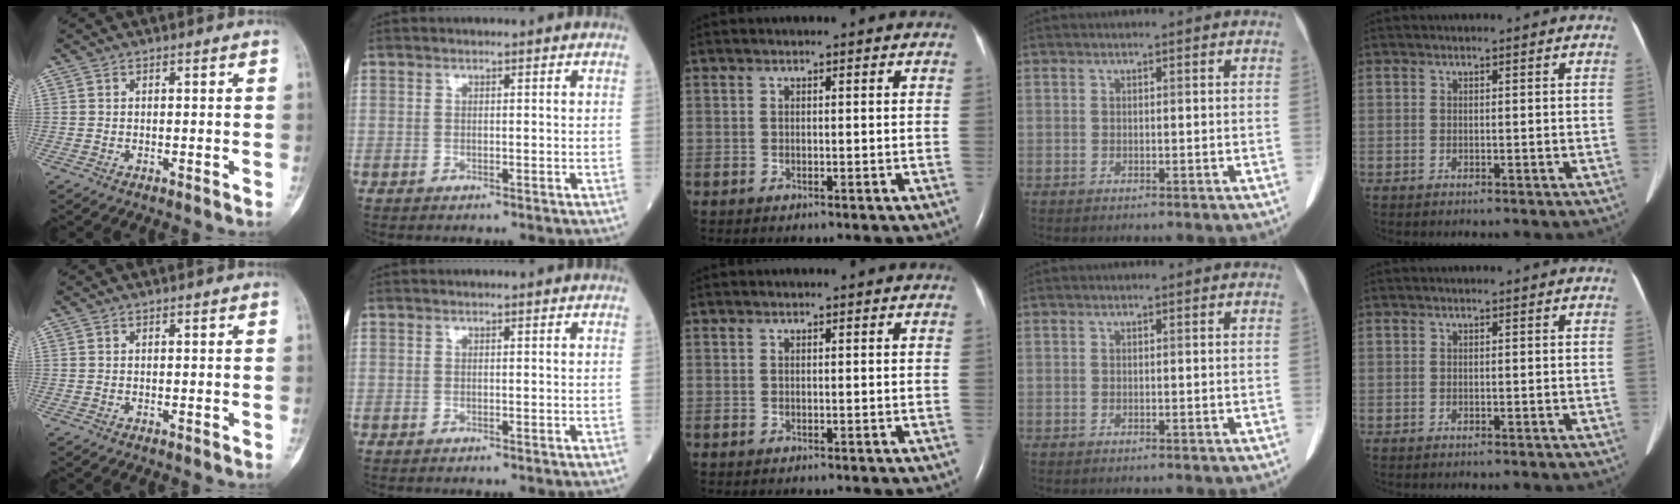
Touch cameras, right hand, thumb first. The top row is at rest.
{}